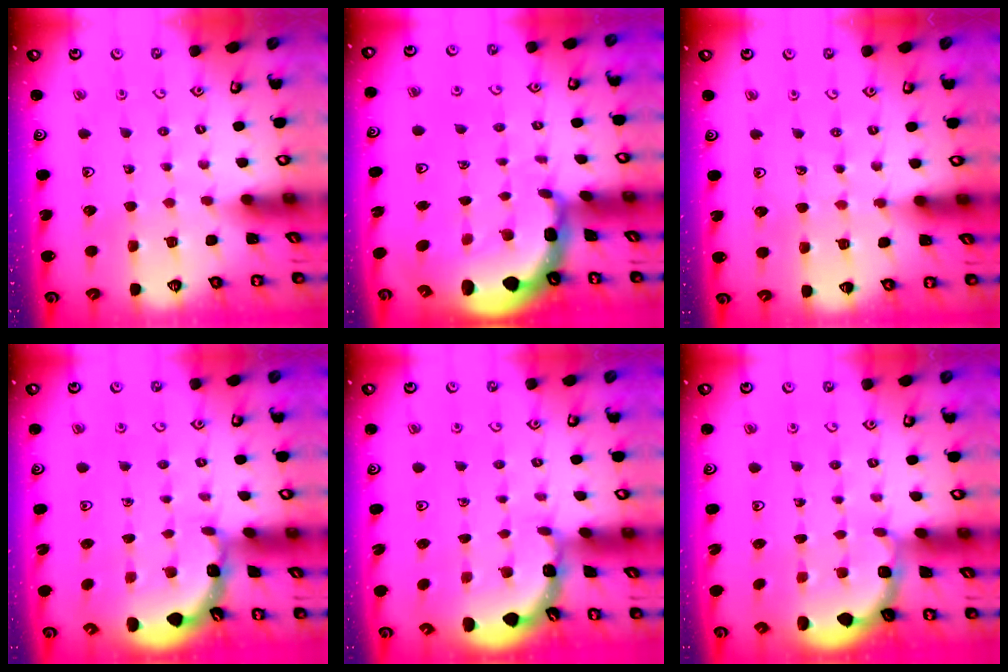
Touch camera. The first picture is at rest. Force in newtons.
{"total": 3.8, "press": 3.6, "slide": 1.0}
{"total": 4.4, "press": 4.3, "slide": 0.8}
{"total": 2.0, "press": 2.0, "slide": 0.1}
{"total": 2.0, "press": 2.0, "slide": 0.1}
{"total": 1.8, "press": 1.6, "slide": 0.7}